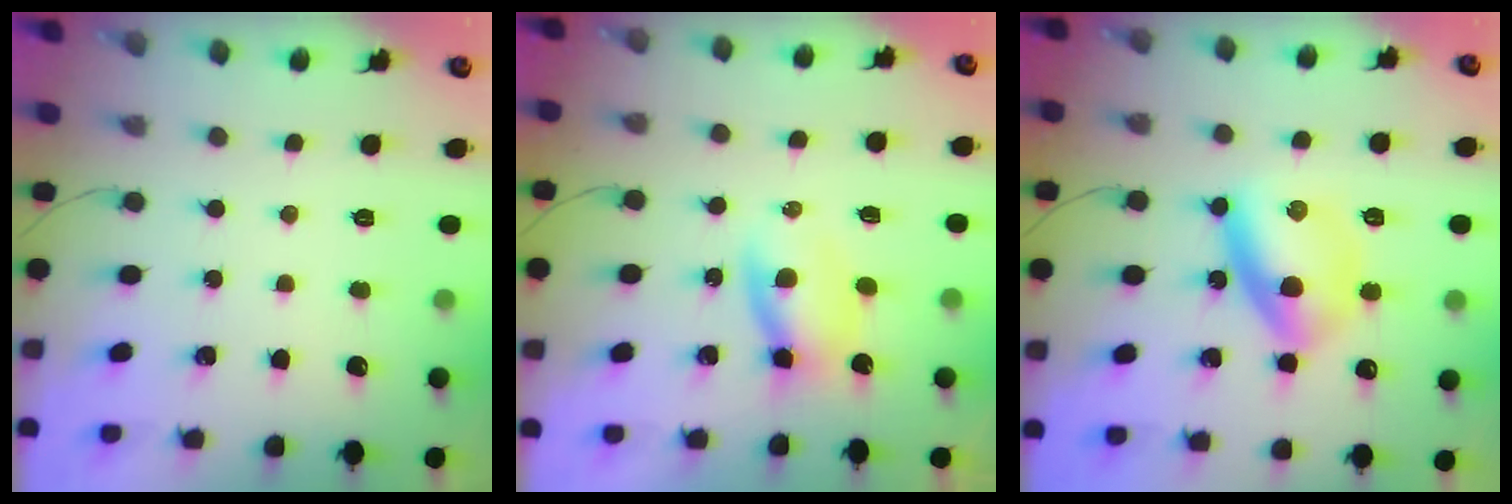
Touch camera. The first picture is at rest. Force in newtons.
{"total": 3.9, "press": 3.7, "slide": 1.3}
{"total": 10.8, "press": 10.8, "slide": 0.3}